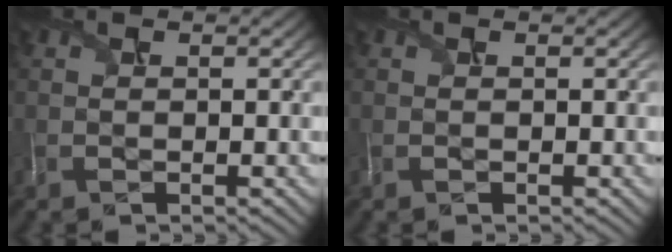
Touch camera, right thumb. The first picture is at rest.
{"total": 0.0}